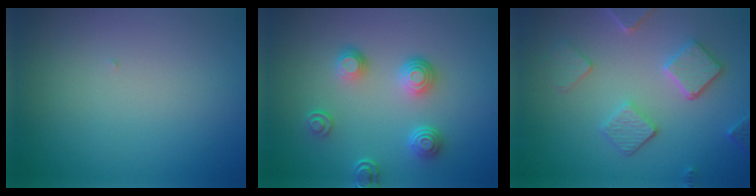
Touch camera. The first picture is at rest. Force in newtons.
{"total": 3.5, "press": 2.8, "slide": 2.2}
{"total": 4.4, "press": 3.7, "slide": 2.4}